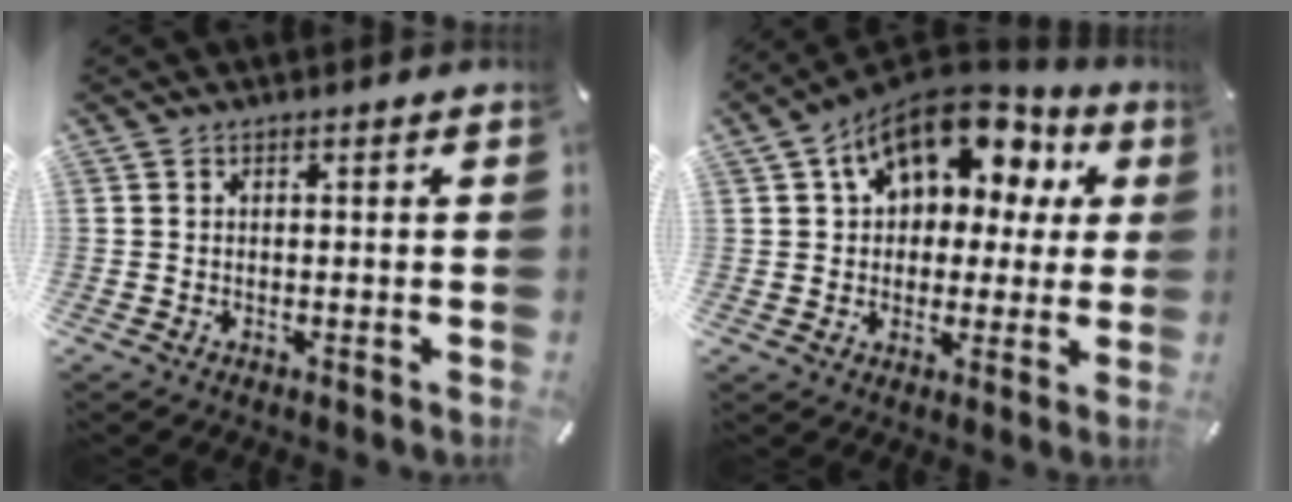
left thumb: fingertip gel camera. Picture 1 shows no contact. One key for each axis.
{"total": 15.7, "fx": 7.8, "fy": 10.2, "fz": 9.0, "tx": -0.147, "ty": -0.037, "tz": 0.141}